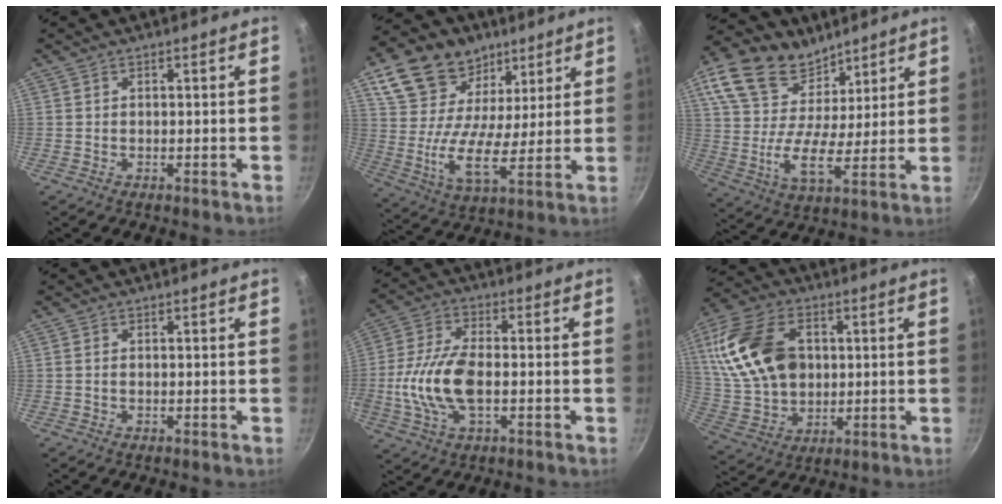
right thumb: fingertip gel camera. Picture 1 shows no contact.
{"total": 19.0, "force": [9.8, 12.5, 10.3], "torque": [-0.174, -0.039, 0.167]}
{"total": 19.1, "force": [11.1, 12.0, 9.8], "torque": [-0.166, -0.049, 0.195]}
{"total": 0.7, "force": [-0.1, 0.4, 0.5], "torque": [-0.011, 0.003, -0.002]}
{"total": 12.8, "force": [-1.9, 6.1, 11.1], "torque": [-0.227, 0.020, -0.044]}
{"total": 20.6, "force": [4.2, 14.3, 14.2], "torque": [-0.268, 0.002, 0.084]}